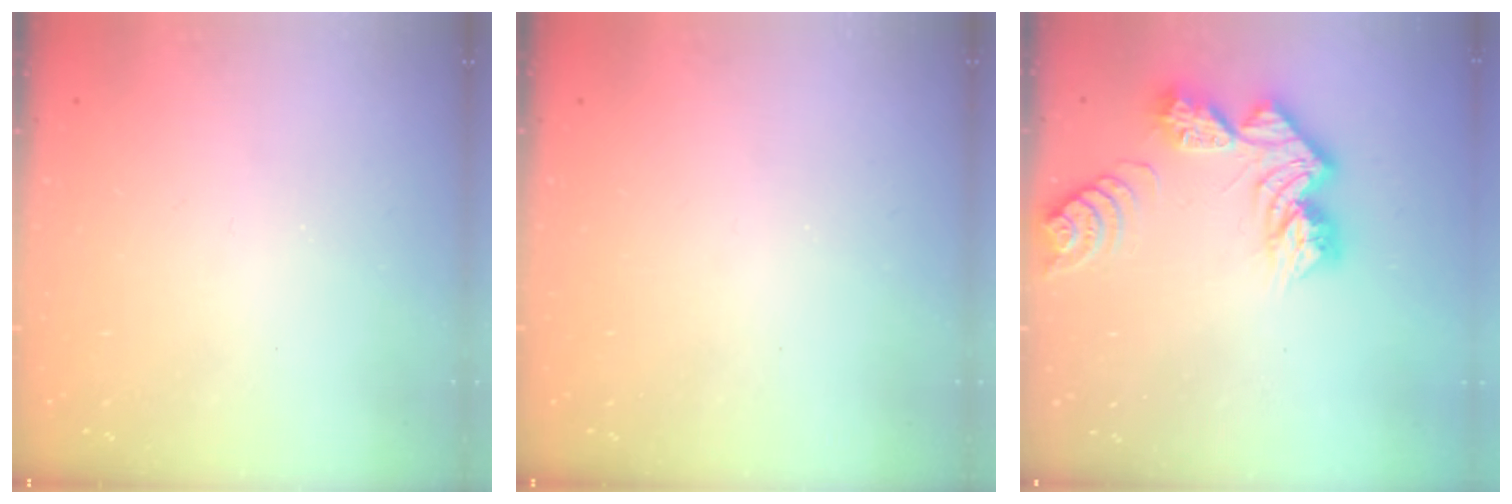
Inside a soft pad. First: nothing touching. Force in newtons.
{"total": 0.0}
{"total": 13.0, "press": 13.0, "slide": 1.1}